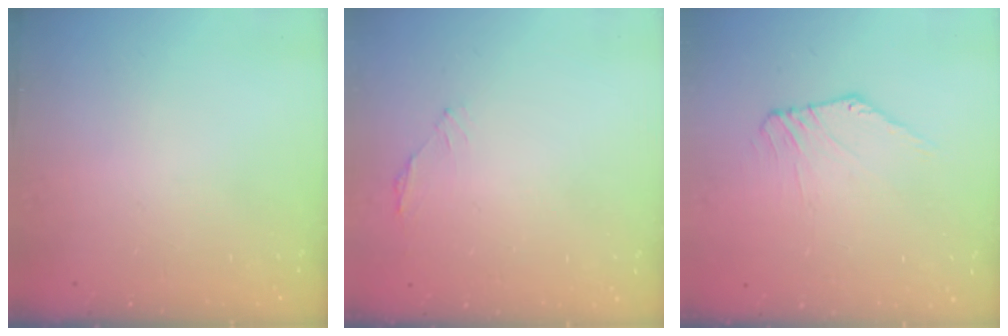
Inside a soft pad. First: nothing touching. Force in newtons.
{"total": 1.2, "press": 1.0, "slide": 0.5}
{"total": 1.1, "press": 1.0, "slide": 0.3}